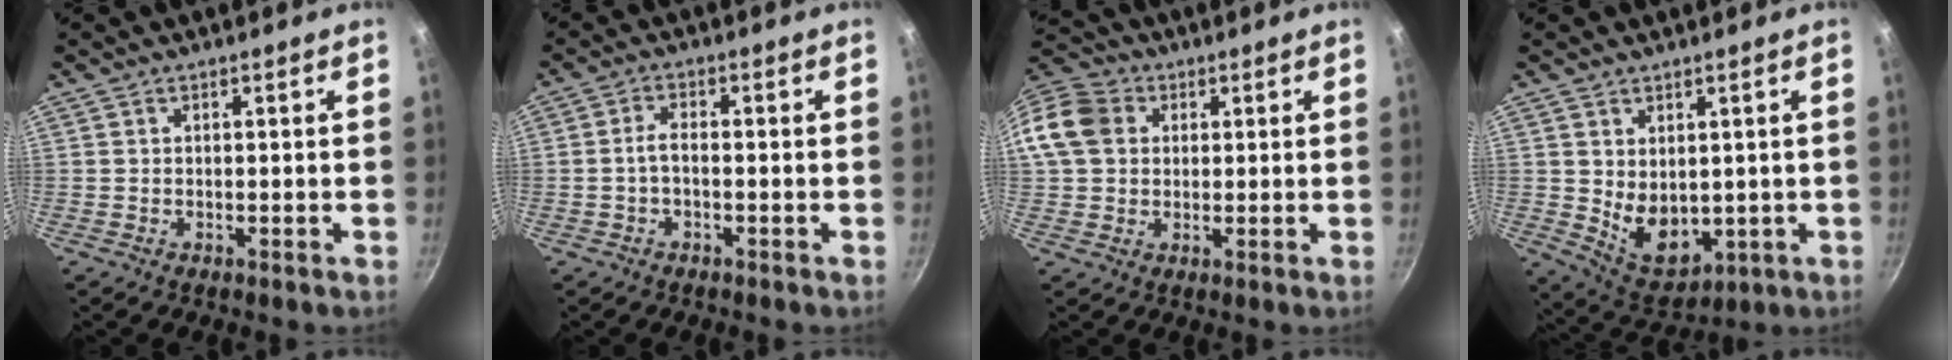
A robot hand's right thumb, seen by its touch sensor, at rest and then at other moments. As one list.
[{"total": 3.0, "force": [-0.9, 1.4, 2.5], "torque": [-0.049, 0.018, -0.021]}, {"total": 13.0, "force": [2.4, 10.9, 6.7], "torque": [-0.126, 0.026, 0.029]}, {"total": 8.7, "force": [0.9, 6.1, 6.2], "torque": [-0.075, -0.026, 0.041]}]